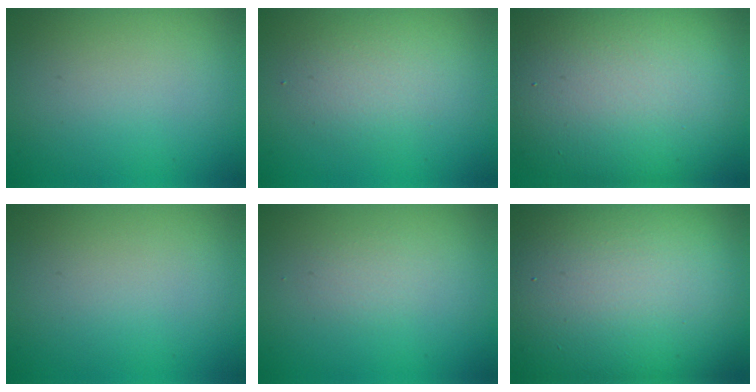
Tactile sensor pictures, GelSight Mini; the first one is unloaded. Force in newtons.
{"total": 2.4, "press": 2.4, "slide": 0.2}
{"total": 16.6, "press": 16.5, "slide": 1.5}
{"total": 0.0}
{"total": 2.6, "press": 2.6, "slide": 0.3}
{"total": 22.9, "press": 22.8, "slide": 0.9}